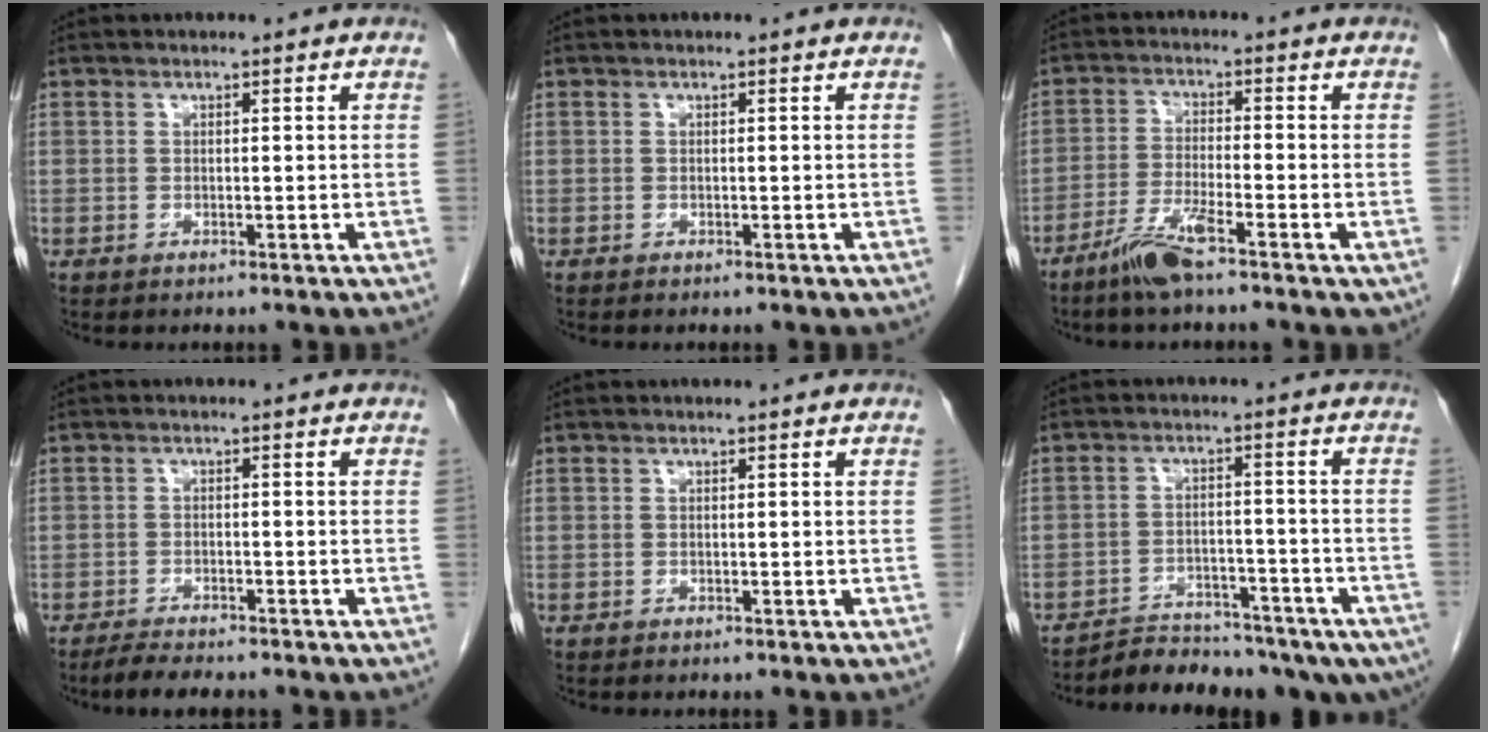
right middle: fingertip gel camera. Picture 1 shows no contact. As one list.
[{"total": 0.0}, {"total": 6.2, "force": [-4.2, 0.5, 4.4], "torque": [-0.092, -0.010, -0.082]}, {"total": 4.3, "force": [-3.7, 0.8, 2.0], "torque": [-0.040, -0.011, -0.060]}, {"total": 0.0}, {"total": 12.5, "force": [-10.5, 5.2, 4.1], "torque": [-0.040, 0.026, -0.139]}]